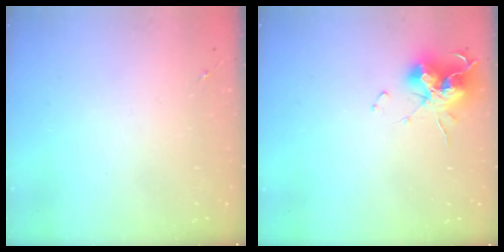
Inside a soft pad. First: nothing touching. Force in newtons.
{"total": 14.4, "press": 14.4, "slide": 0.6}